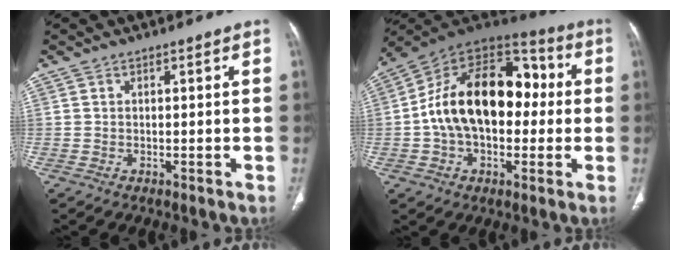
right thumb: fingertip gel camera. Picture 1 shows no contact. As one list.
[{"total": 22.6, "force": [0.5, 14.3, 17.5], "torque": [-0.272, 0.045, 0.004]}]